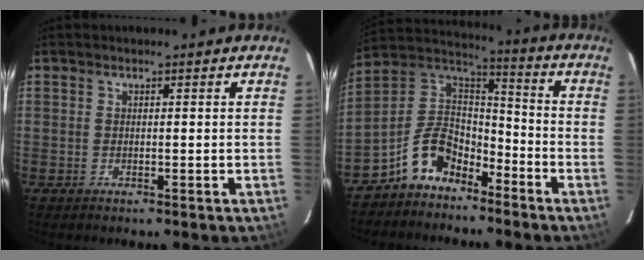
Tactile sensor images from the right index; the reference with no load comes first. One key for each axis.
{"total": 9.7, "fx": -6.9, "fy": 5.6, "fz": 4.1, "tx": -0.093, "ty": 0.039, "tz": -0.134}